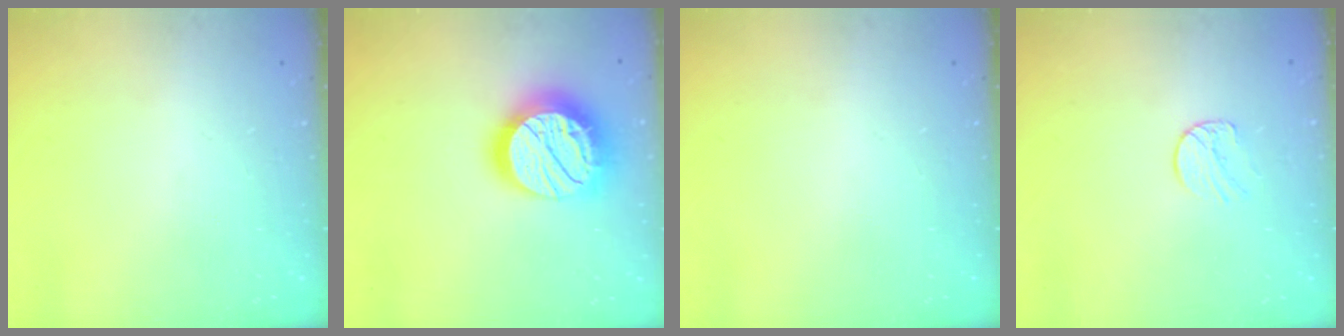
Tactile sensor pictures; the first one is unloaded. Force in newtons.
{"total": 23.0, "press": 23.0, "slide": 1.5}
{"total": 0.0}
{"total": 6.9, "press": 6.8, "slide": 0.6}